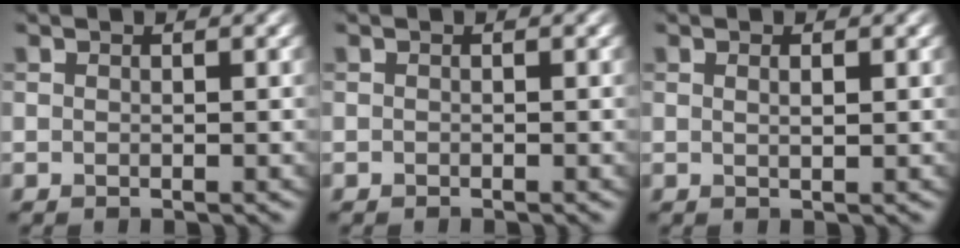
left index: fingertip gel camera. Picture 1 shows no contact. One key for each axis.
{"total": 0.0}
{"total": 0.8, "fx": 0.3, "fy": 0.2, "fz": 0.7, "tx": -0.011, "ty": 0.000, "tz": 0.006}